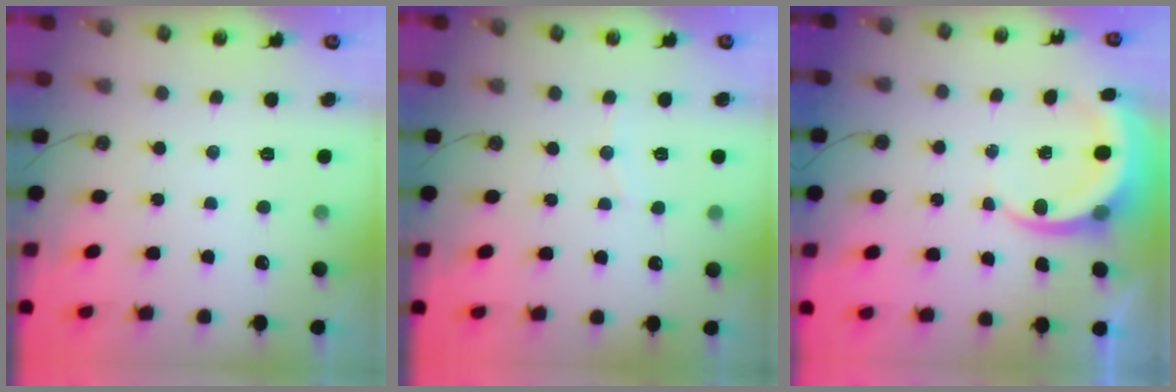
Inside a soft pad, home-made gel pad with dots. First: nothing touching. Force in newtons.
{"total": 3.7, "press": 3.6, "slide": 0.6}
{"total": 5.9, "press": 5.9, "slide": 0.5}